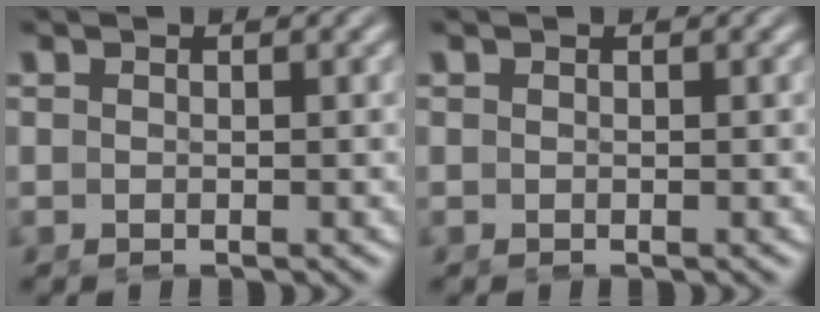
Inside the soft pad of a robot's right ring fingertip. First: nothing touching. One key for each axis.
{"total": 0.0}